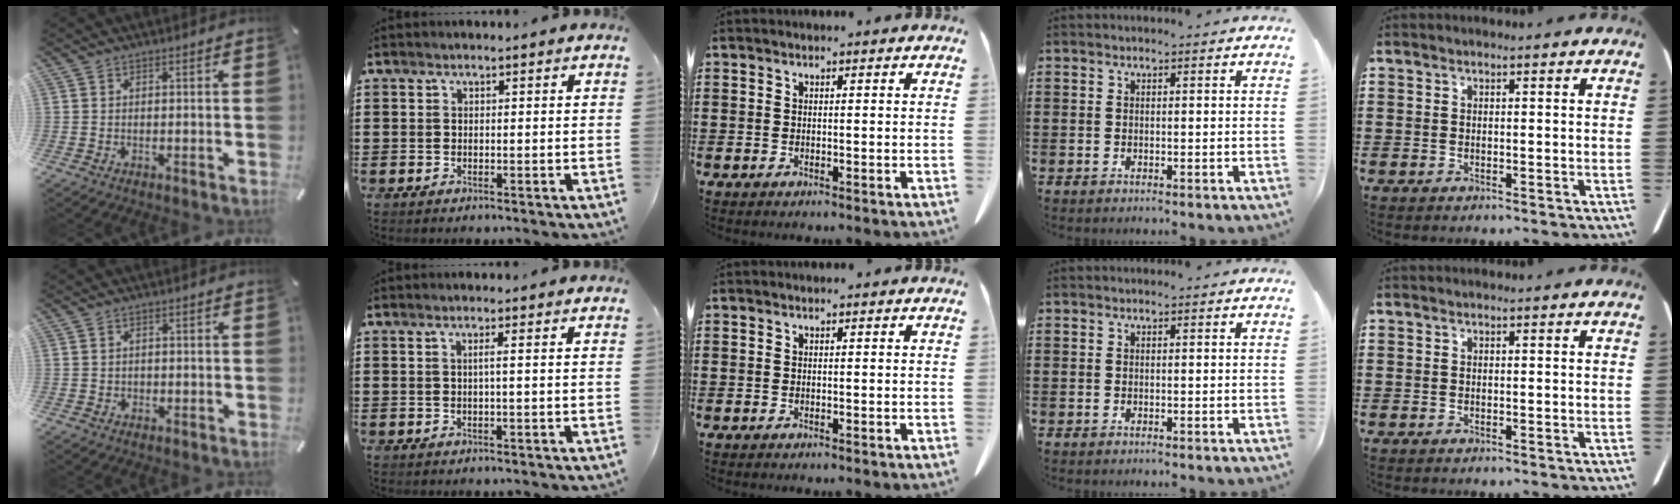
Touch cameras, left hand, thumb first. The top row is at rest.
{"thumb": {"total": 1.1, "force": [-0.2, 1.0, 0.3], "torque": [-0.009, 0.006, -0.006]}, "index": {"total": 1.4, "force": [0.0, -0.3, 1.4], "torque": [-0.025, -0.001, -0.004]}}